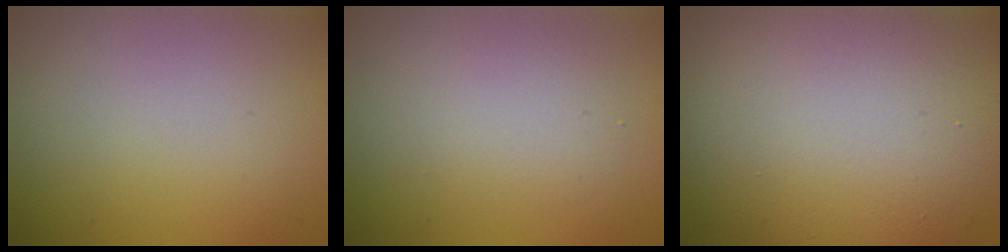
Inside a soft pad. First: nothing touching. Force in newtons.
{"total": 2.8, "press": 2.8, "slide": 0.3}
{"total": 15.5, "press": 15.5, "slide": 0.9}